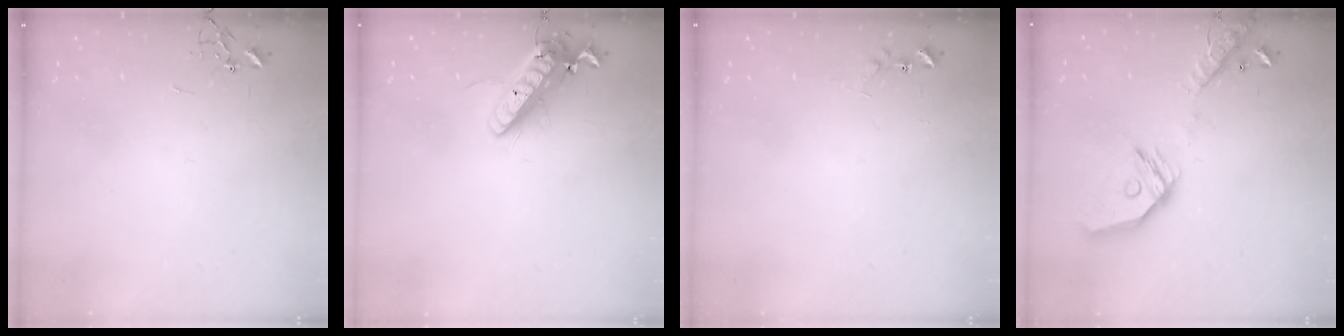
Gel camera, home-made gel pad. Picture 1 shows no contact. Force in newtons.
{"total": 15.3, "press": 15.1, "slide": 2.8}
{"total": 7.1, "press": 7.0, "slide": 0.5}
{"total": 17.2, "press": 17.0, "slide": 2.2}